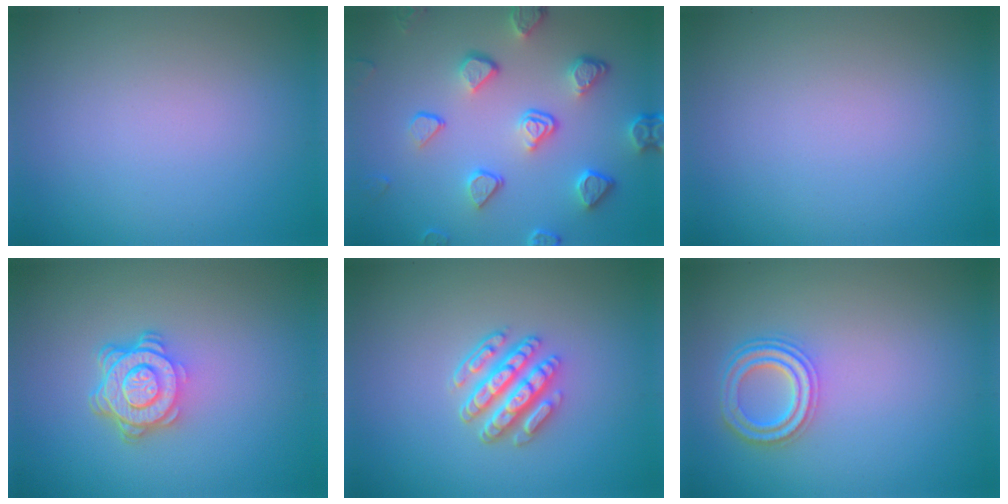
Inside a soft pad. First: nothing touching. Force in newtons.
{"total": 5.2, "press": 4.0, "slide": 3.3}
{"total": 0.0}
{"total": 4.9, "press": 3.5, "slide": 3.5}
{"total": 4.5, "press": 3.6, "slide": 2.7}
{"total": 3.5, "press": 2.9, "slide": 2.0}